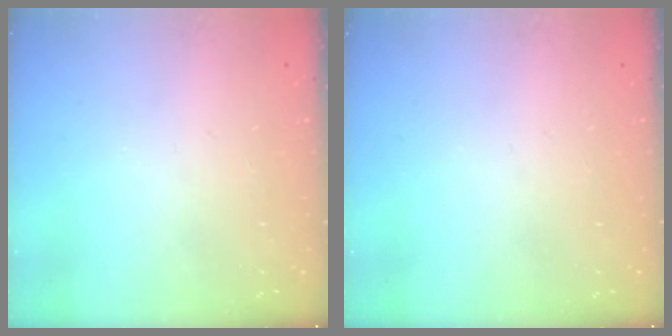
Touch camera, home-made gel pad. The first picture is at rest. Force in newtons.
{"total": 0.0}